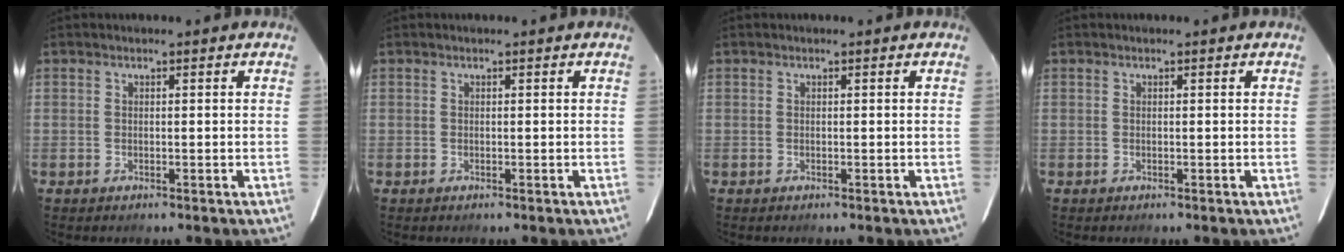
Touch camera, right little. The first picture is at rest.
{"total": 0.0}
{"total": 0.0}
{"total": 0.0}